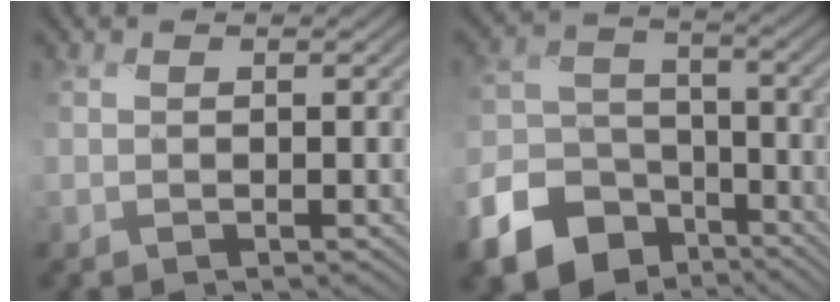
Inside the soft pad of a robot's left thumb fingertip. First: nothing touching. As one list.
[{"total": 13.1, "force": [-8.1, 8.8, 5.3], "torque": [-0.152, -0.033, -0.137]}]